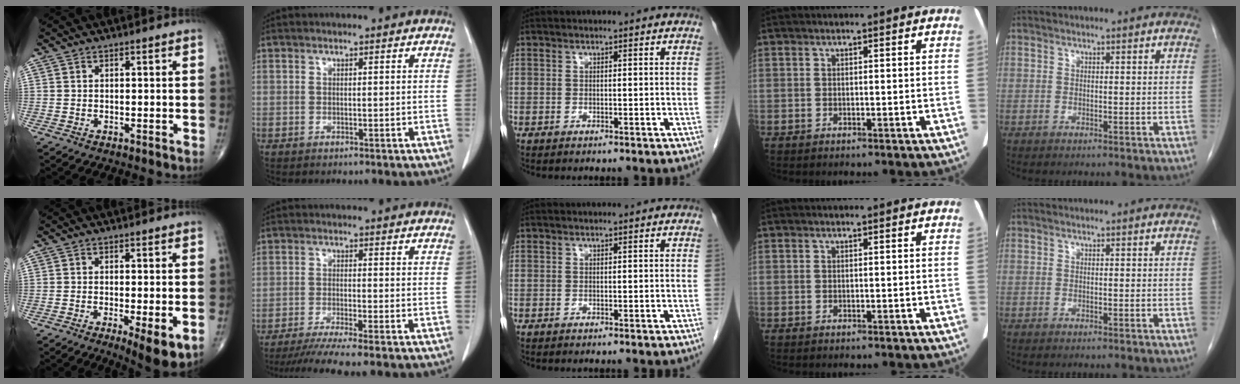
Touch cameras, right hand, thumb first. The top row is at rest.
{"thumb": {"total": 7.9, "force": [-2.4, 2.1, 7.2], "torque": [-0.106, -0.019, -0.035]}, "index": {"total": 8.2, "force": [-6.9, -1.2, 4.4], "torque": [-0.058, -0.024, -0.108]}}